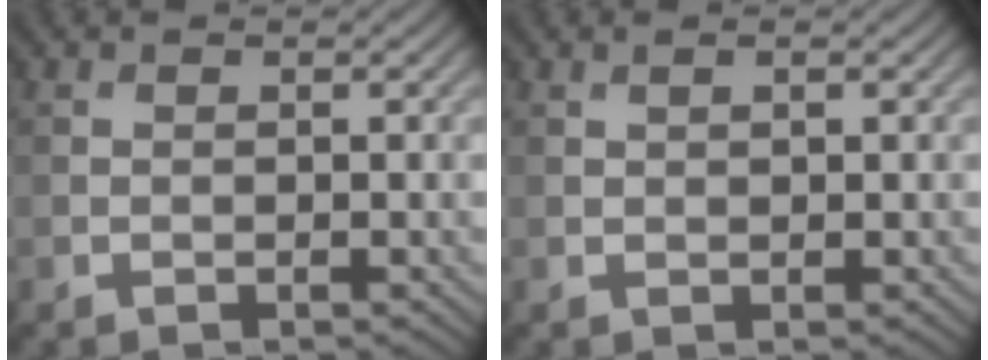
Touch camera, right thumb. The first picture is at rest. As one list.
[{"total": 0.9, "force": [0.5, 0.3, 0.7], "torque": [-0.015, 0.002, 0.009]}]